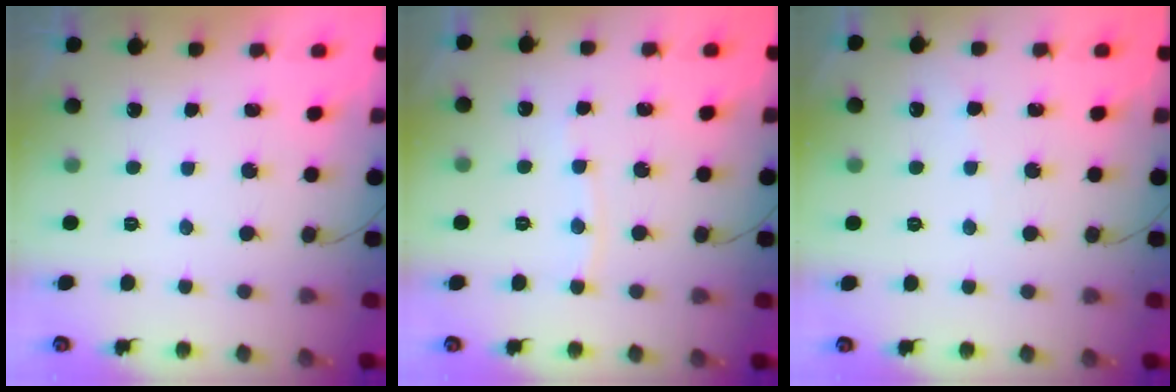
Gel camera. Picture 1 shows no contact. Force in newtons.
{"total": 5.1, "press": 5.1, "slide": 0.6}
{"total": 2.4, "press": 2.4, "slide": 0.3}